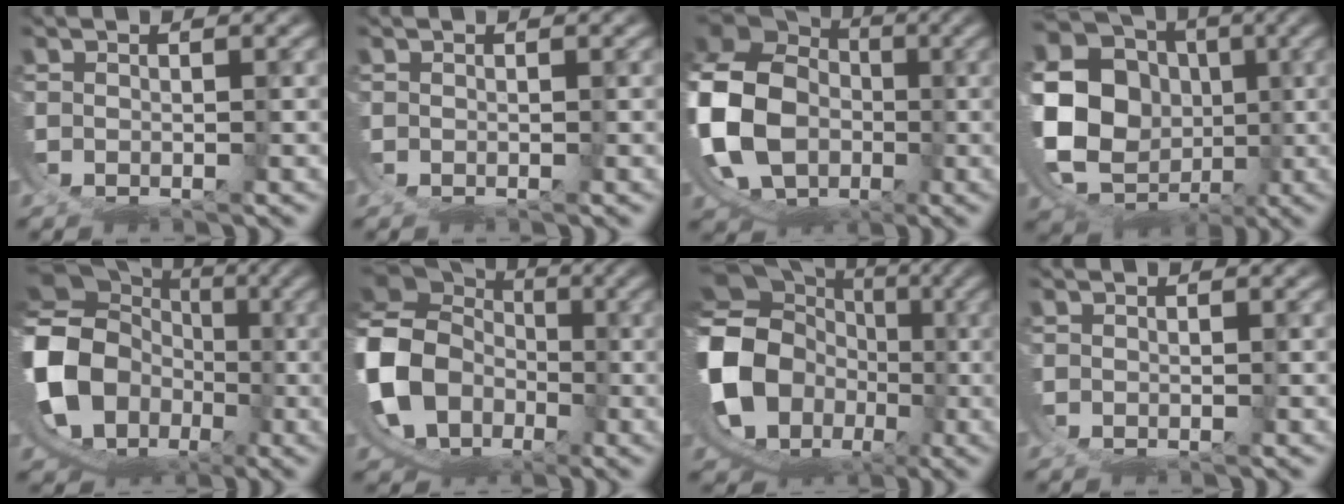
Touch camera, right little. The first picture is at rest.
{"total": 0.0}
{"total": 13.8, "force": [0.6, 11.7, 7.3], "torque": [-0.184, -0.046, 0.021]}
{"total": 18.7, "force": [2.1, 16.4, 8.7], "torque": [-0.206, -0.039, 0.026]}
{"total": 14.6, "force": [-0.9, 12.6, 7.4], "torque": [-0.175, -0.053, 0.001]}
{"total": 12.0, "force": [0.6, 10.5, 5.8], "torque": [-0.165, -0.047, 0.022]}
{"total": 17.0, "force": [-1.3, 14.3, 9.0], "torque": [-0.188, -0.064, -0.002]}
{"total": 0.0}